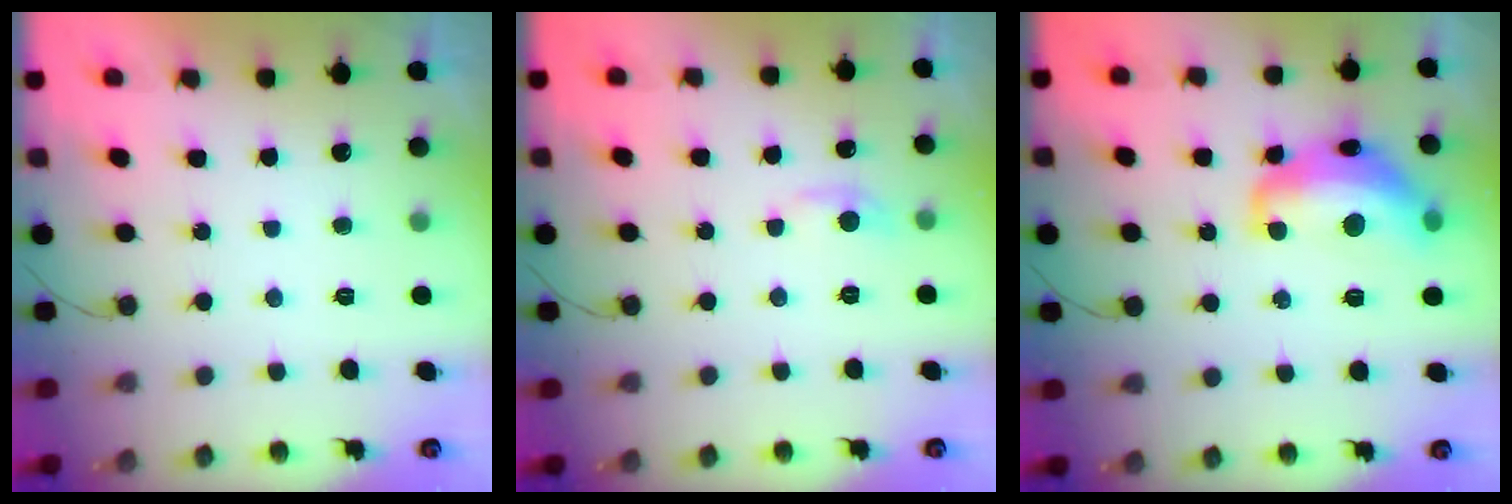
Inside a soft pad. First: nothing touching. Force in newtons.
{"total": 5.2, "press": 5.1, "slide": 0.8}
{"total": 14.8, "press": 14.7, "slide": 1.3}